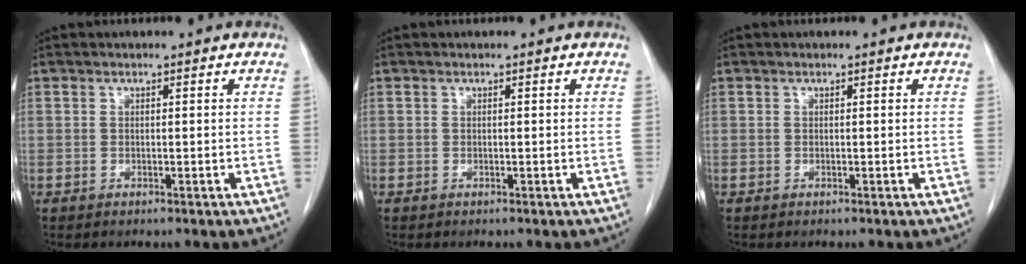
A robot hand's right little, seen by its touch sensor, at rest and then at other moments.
{"total": 0.0}
{"total": 0.0}